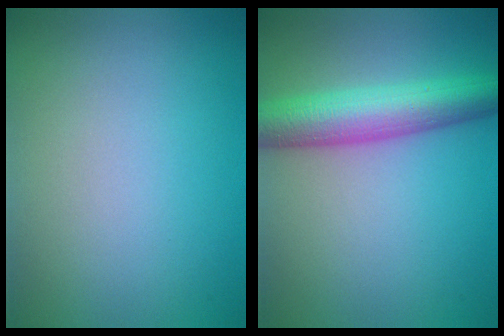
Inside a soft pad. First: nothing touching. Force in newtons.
{"total": 6.5, "press": 6.5, "slide": 0.4}